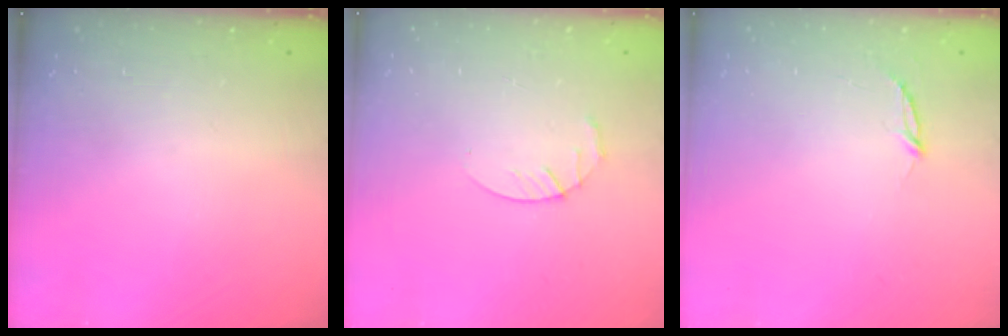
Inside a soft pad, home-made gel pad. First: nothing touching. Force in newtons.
{"total": 3.0, "press": 2.9, "slide": 0.5}
{"total": 2.8, "press": 2.8, "slide": 0.3}